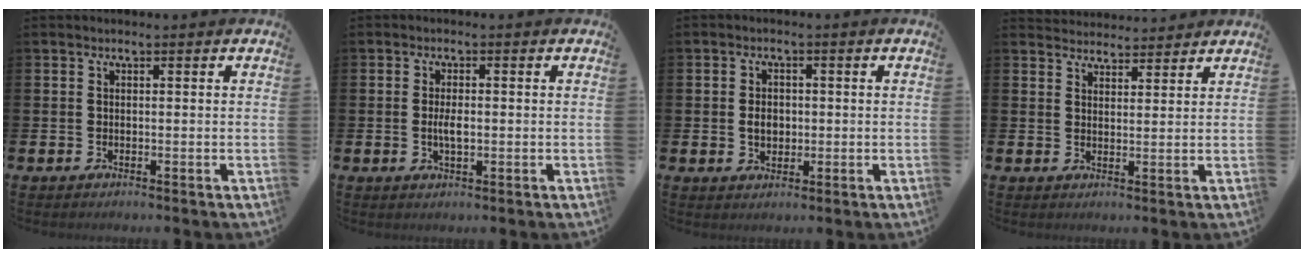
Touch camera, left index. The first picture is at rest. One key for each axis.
{"total": 2.5, "fx": -0.1, "fy": 1.1, "fz": 2.3, "tx": -0.028, "ty": -0.004, "tz": -0.006}
{"total": 2.8, "fx": -0.1, "fy": 2.2, "fz": 1.8, "tx": -0.015, "ty": -0.002, "tz": -0.009}
{"total": 3.6, "fx": 3.4, "fy": 0.8, "fz": -0.4, "tx": 0.003, "ty": -0.020, "tz": 0.062}